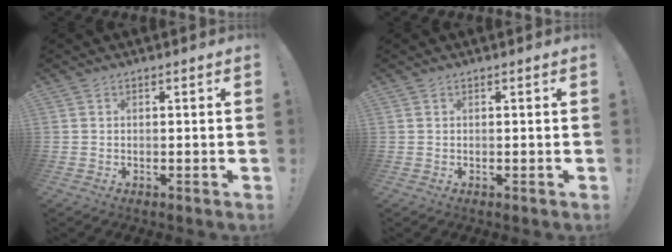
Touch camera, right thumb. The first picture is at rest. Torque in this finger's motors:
{"motor_torque": [-0.17, -0.25, -0.27, 0.18, -0.01]}